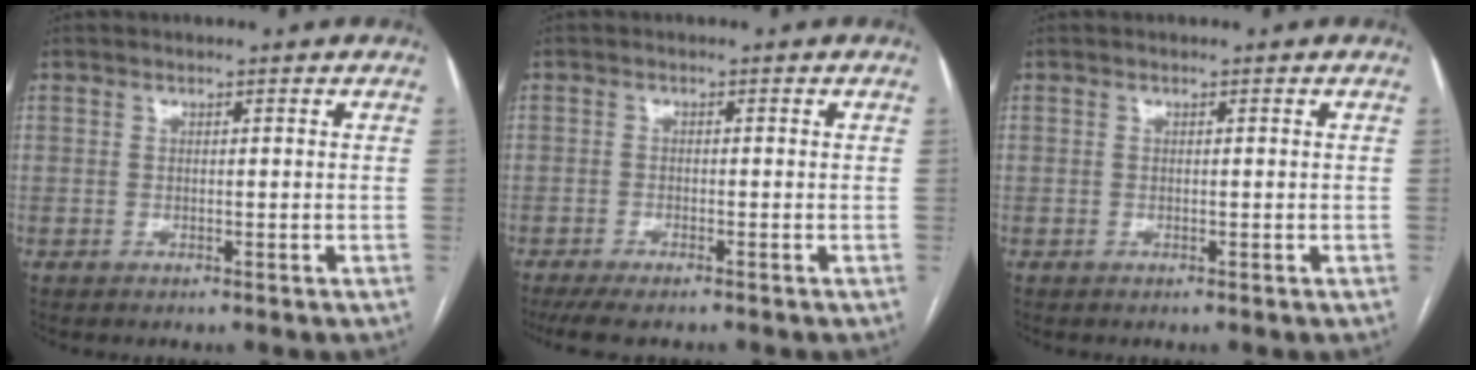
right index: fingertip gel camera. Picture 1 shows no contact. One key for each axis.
{"total": 5.8, "fx": -4.8, "fy": 1.1, "fz": 3.0, "tx": -0.045, "ty": -0.011, "tz": -0.075}
{"total": 0.0}